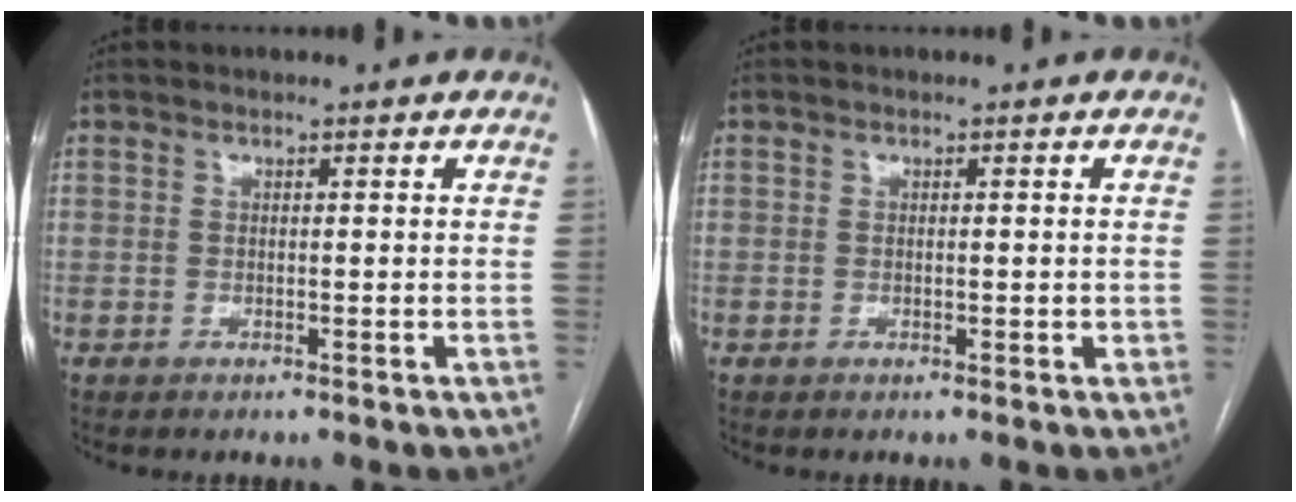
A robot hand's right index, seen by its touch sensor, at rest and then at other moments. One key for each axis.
{"total": 1.0, "fx": -0.1, "fy": 0.5, "fz": 0.9, "tx": -0.011, "ty": 0.002, "tz": 0.002}